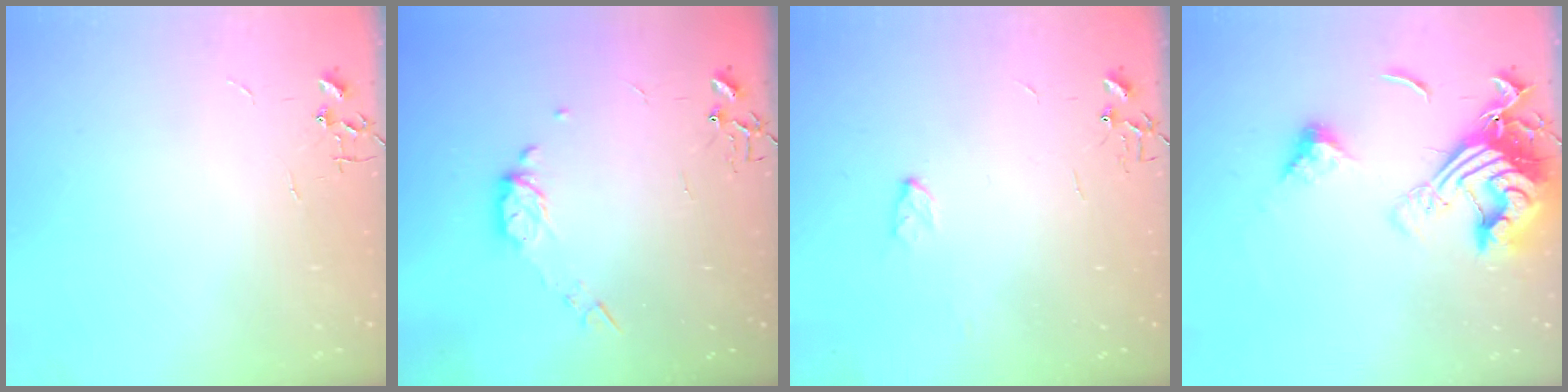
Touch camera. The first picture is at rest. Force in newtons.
{"total": 8.4, "press": 8.3, "slide": 1.0}
{"total": 3.6, "press": 3.6, "slide": 0.6}
{"total": 18.0, "press": 17.9, "slide": 2.1}